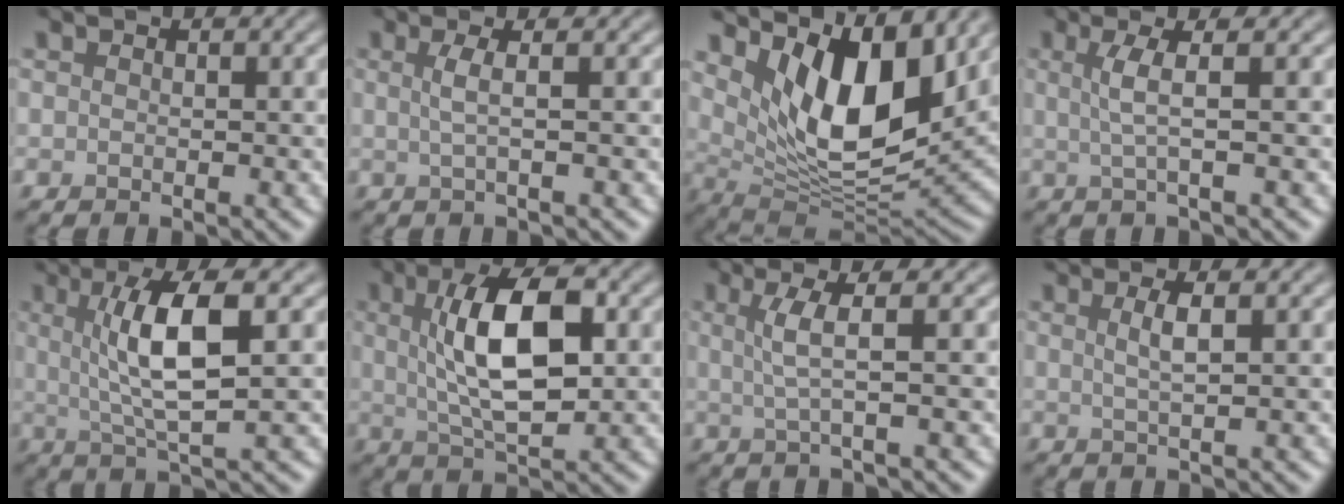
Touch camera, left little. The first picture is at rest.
{"total": 2.2, "force": [0.3, 0.6, 2.1], "torque": [-0.037, 0.002, -0.001]}
{"total": 9.9, "force": [4.3, 4.3, 7.8], "torque": [-0.131, -0.021, 0.075]}
{"total": 2.8, "force": [0.4, 0.5, 2.8], "torque": [-0.052, 0.000, 0.007]}
{"total": 6.4, "force": [1.3, 1.3, 6.1], "torque": [-0.111, 0.007, 0.027]}
{"total": 8.2, "force": [1.3, 3.3, 7.4], "torque": [-0.130, 0.006, 0.024]}
{"total": 3.2, "force": [0.6, 0.5, 3.1], "torque": [-0.059, 0.001, 0.013]}
{"total": 2.4, "force": [0.8, 0.7, 2.2], "torque": [-0.035, 0.003, 0.010]}